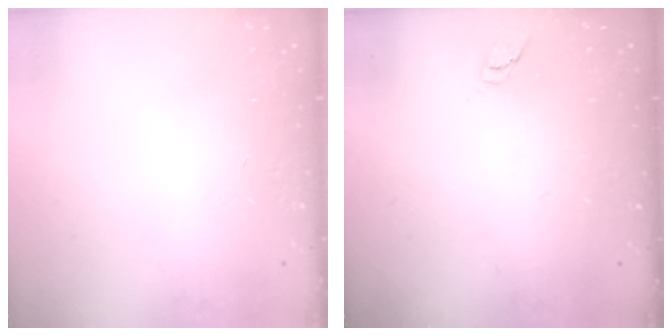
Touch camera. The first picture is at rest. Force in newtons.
{"total": 3.6, "press": 3.6, "slide": 0.4}